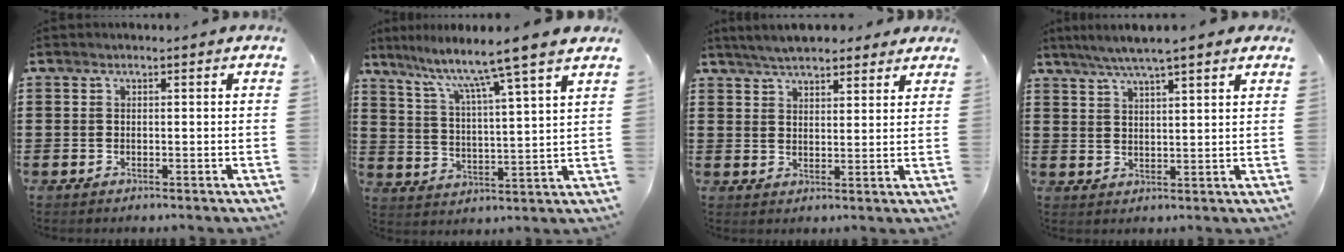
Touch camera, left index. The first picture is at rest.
{"total": 8.2, "force": [6.7, -1.2, 4.5], "torque": [-0.108, -0.050, 0.100]}
{"total": 5.1, "force": [4.7, 1.4, 1.6], "torque": [-0.046, -0.004, 0.088]}
{"total": 5.1, "force": [4.1, 0.2, 3.0], "torque": [-0.068, -0.008, 0.072]}